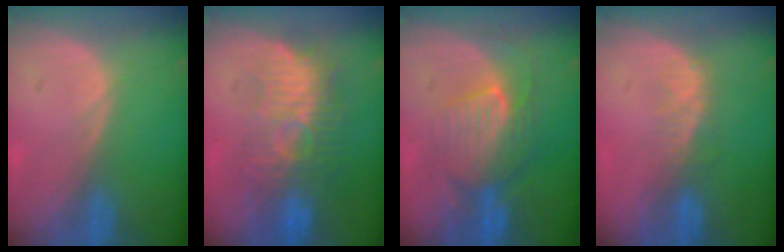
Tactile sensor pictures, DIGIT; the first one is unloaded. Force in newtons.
{"total": 9.3, "press": 8.9, "slide": 2.6}
{"total": 8.0, "press": 8.0, "slide": 0.7}
{"total": 3.1, "press": 2.7, "slide": 1.5}